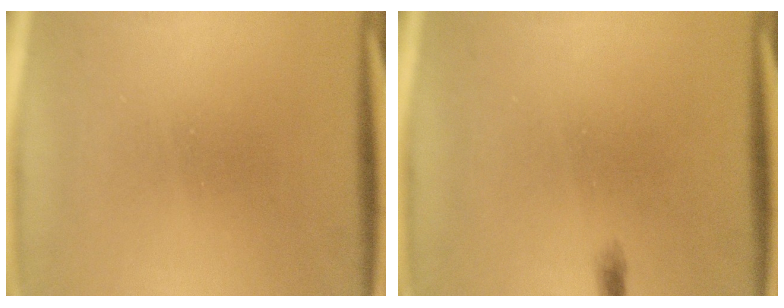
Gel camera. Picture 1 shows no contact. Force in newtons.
{"total": 0.6}